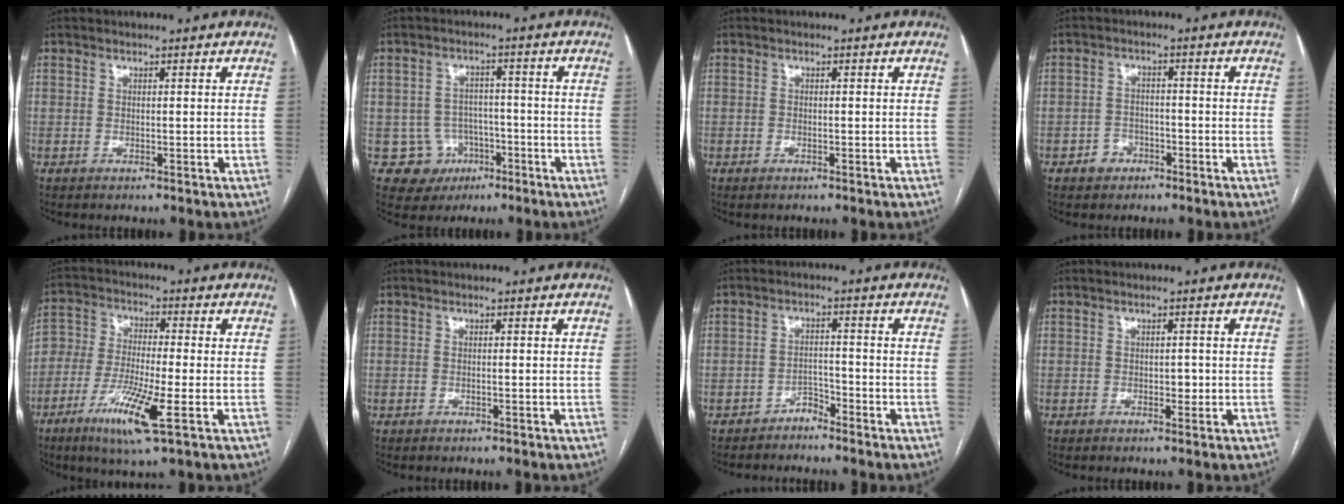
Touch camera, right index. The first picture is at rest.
{"total": 6.2, "force": [-2.4, 5.7, 0.4], "torque": [0.002, 0.014, -0.031]}
{"total": 0.6, "force": [-0.4, 0.2, 0.3], "torque": [-0.007, -0.001, -0.006]}
{"total": 3.1, "force": [-1.9, 2.3, 0.8], "torque": [-0.009, 0.010, -0.031]}
{"total": 10.7, "force": [-4.7, 1.6, 9.4], "torque": [-0.188, -0.012, -0.087]}
{"total": 0.0}
{"total": 2.3, "force": [-2.1, 0.8, 0.4], "torque": [-0.001, 0.003, -0.038]}
{"total": 1.4, "force": [-0.2, 0.9, 1.0], "torque": [-0.012, 0.001, -0.001]}